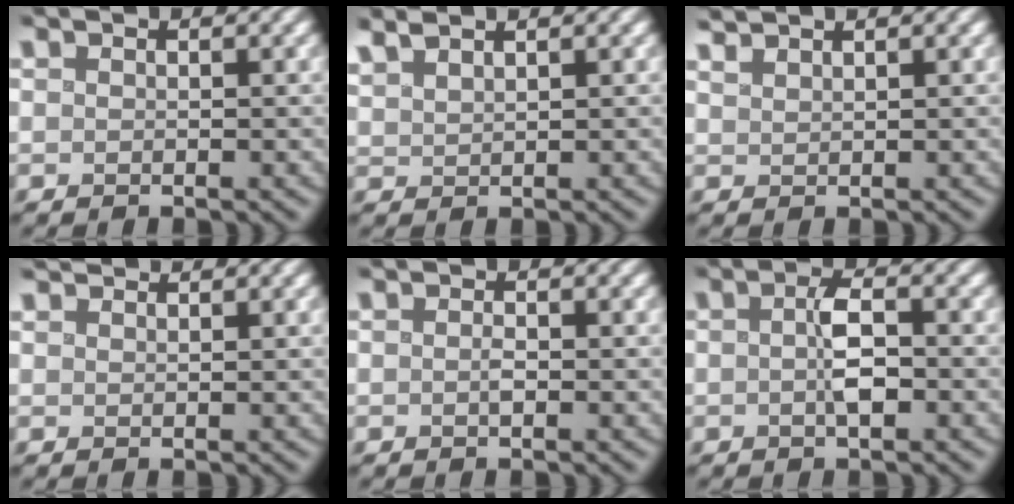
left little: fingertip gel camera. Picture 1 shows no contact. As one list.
[{"total": 2.4, "force": [2.1, 0.6, 1.2], "torque": [-0.012, 0.010, 0.033]}, {"total": 1.5, "force": [1.4, 0.2, 0.4], "torque": [-0.008, 0.006, 0.027]}, {"total": 1.9, "force": [1.9, 0.2, 0.5], "torque": [-0.013, 0.001, 0.025]}, {"total": 0.7, "force": [-0.2, 0.2, 0.7], "torque": [-0.014, 0.001, -0.003]}, {"total": 2.6, "force": [-0.4, 0.8, 2.5], "torque": [-0.048, 0.004, -0.010]}]